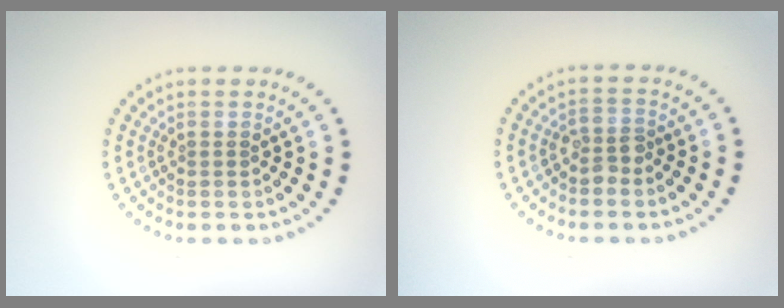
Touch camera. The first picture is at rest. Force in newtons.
{"total": 1.8, "press": 1.6, "slide": 0.7}